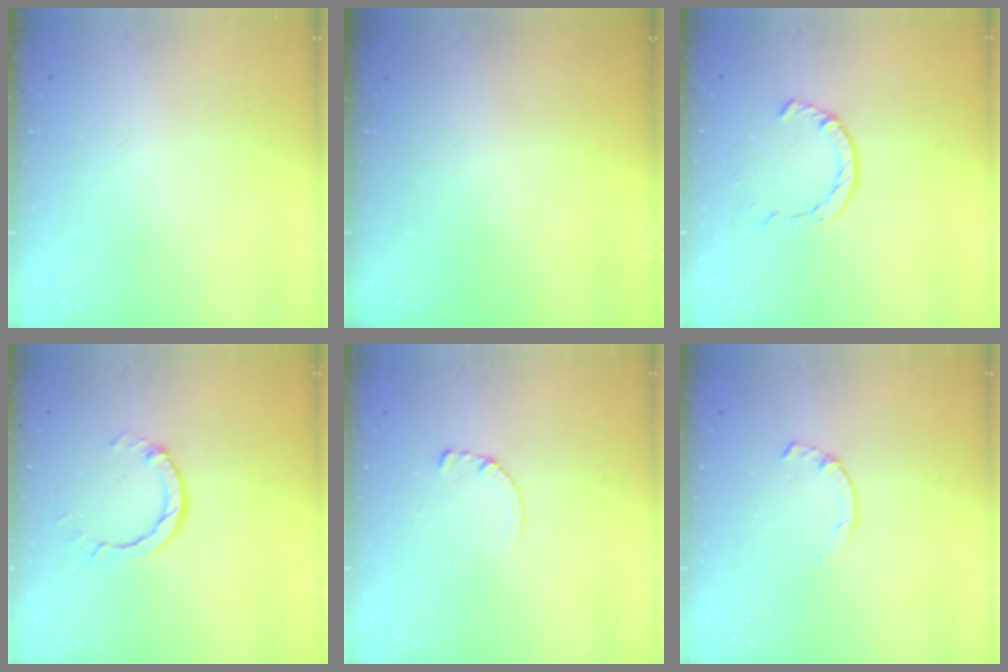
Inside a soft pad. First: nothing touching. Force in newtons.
{"total": 0.0}
{"total": 2.4, "press": 2.4, "slide": 0.2}
{"total": 3.5, "press": 3.5, "slide": 0.4}
{"total": 0.7, "press": 0.6, "slide": 0.2}
{"total": 1.7, "press": 1.6, "slide": 0.4}